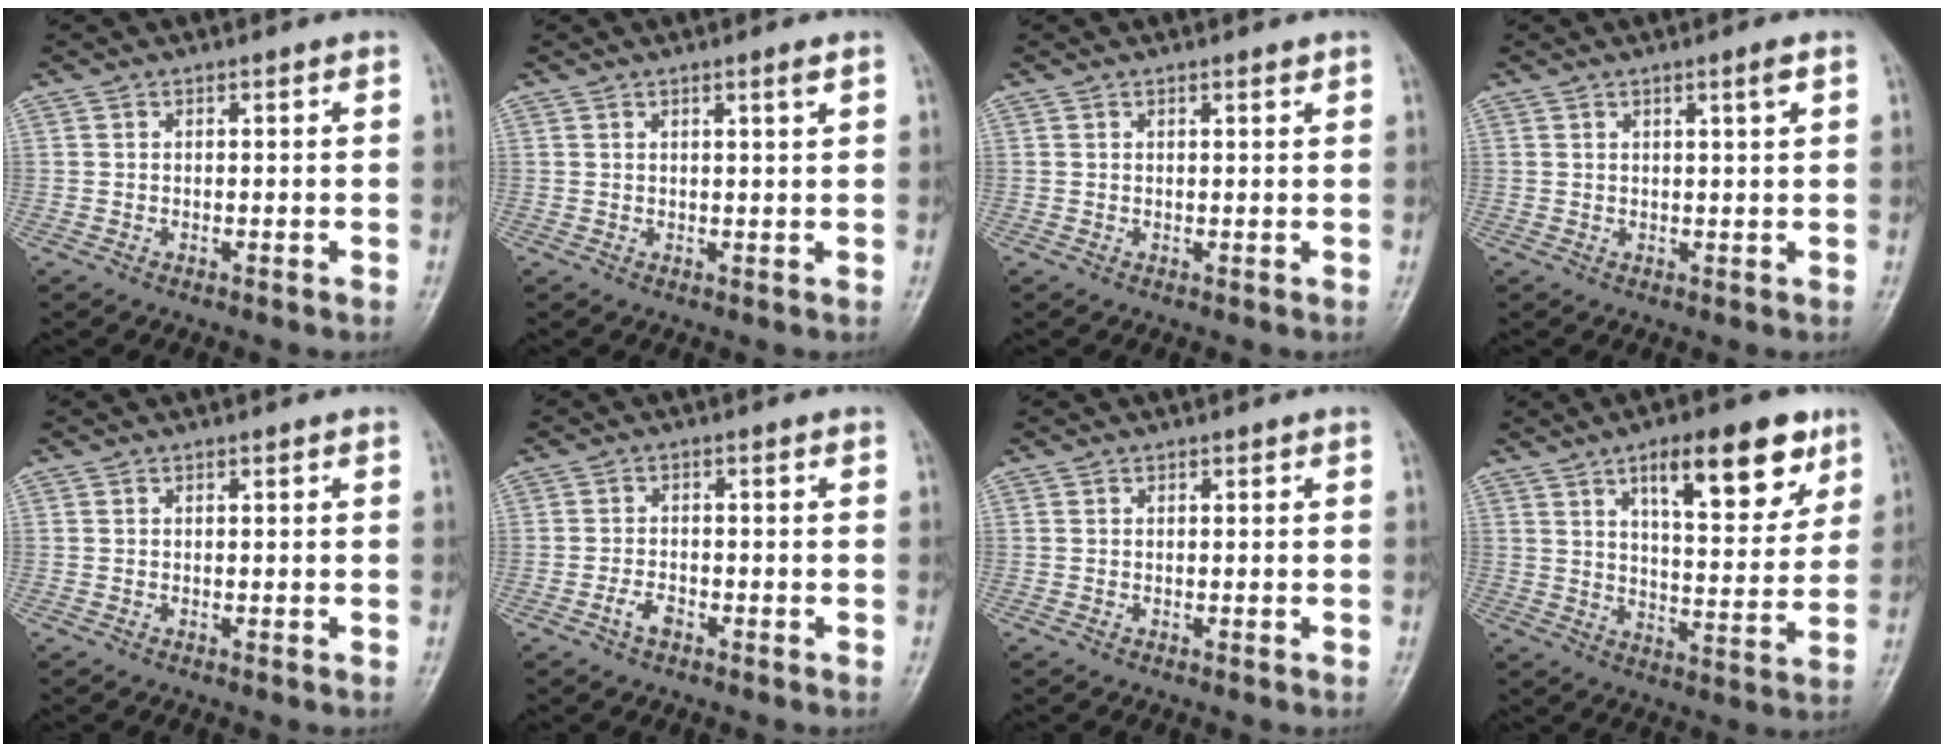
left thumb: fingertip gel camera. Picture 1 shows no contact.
{"total": 1.8, "force": [1.0, -0.2, 1.5], "torque": [-0.025, -0.008, 0.018]}
{"total": 0.9, "force": [0.6, 0.1, 0.6], "torque": [-0.009, -0.003, 0.010]}
{"total": 3.3, "force": [1.2, -0.4, 3.0], "torque": [-0.054, -0.002, 0.022]}
{"total": 0.0}
{"total": 2.6, "force": [-1.5, 1.3, 1.6], "torque": [-0.033, 0.011, -0.028]}
{"total": 0.0}
{"total": 16.4, "force": [8.9, 6.0, 12.4], "torque": [-0.142, -0.039, 0.135]}